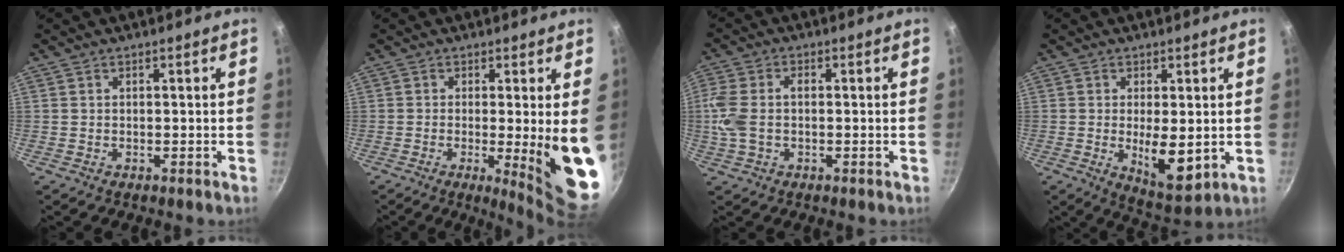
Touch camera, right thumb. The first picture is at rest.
{"total": 11.4, "force": [-1.0, 1.6, 11.3], "torque": [-0.140, -0.025, -0.008]}
{"total": 7.5, "force": [-0.2, 4.5, 5.9], "torque": [-0.135, 0.009, -0.013]}
{"total": 8.8, "force": [-0.4, 3.6, 8.1], "torque": [-0.115, -0.022, 0.009]}